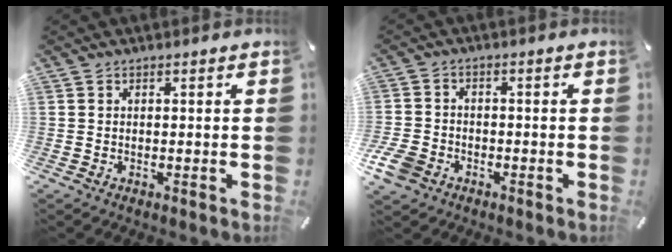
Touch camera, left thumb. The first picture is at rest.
{"total": 5.9, "force": [-3.0, 4.3, 2.7], "torque": [-0.072, 0.010, -0.059]}